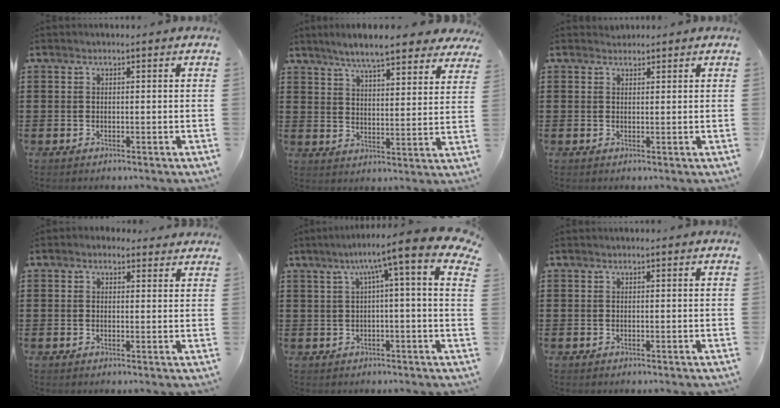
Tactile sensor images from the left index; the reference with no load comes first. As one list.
[{"total": 7.3, "force": [6.5, 0.5, 3.2], "torque": [-0.078, -0.024, 0.113]}, {"total": 1.1, "force": [1.0, 0.3, -0.1], "torque": [-0.001, 0.001, 0.021]}, {"total": 1.6, "force": [1.2, 1.0, 0.3], "torque": [-0.003, 0.004, 0.021]}, {"total": 7.3, "force": [2.4, -0.4, 6.9], "torque": [-0.130, -0.021, 0.030]}, {"total": 0.0}]